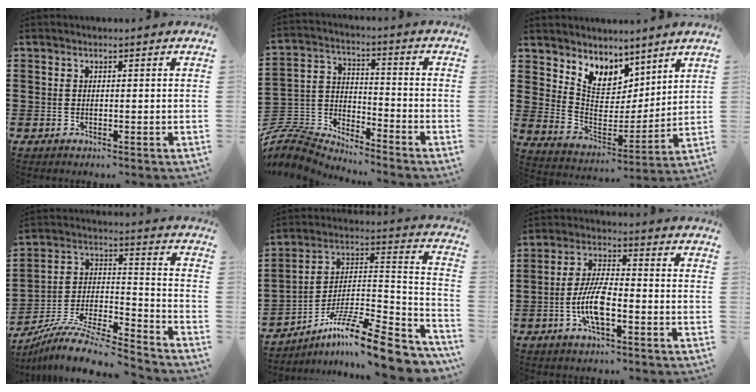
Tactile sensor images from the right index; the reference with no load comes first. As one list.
[{"total": 6.1, "force": [-5.9, 1.6, 0.4], "torque": [-0.038, -0.004, -0.129]}, {"total": 6.8, "force": [5.6, 3.9, 0.2], "torque": [-0.047, -0.049, 0.106]}, {"total": 9.7, "force": [-8.9, 1.3, 3.8], "torque": [-0.066, 0.017, -0.176]}, {"total": 12.0, "force": [-8.8, 1.5, 7.9], "torque": [-0.132, 0.012, -0.167]}, {"total": 7.8, "force": [-2.3, 2.5, 7.1], "torque": [-0.158, -0.010, -0.047]}]